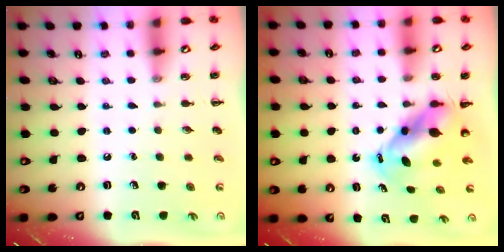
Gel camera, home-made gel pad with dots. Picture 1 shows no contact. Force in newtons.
{"total": 6.4, "press": 6.2, "slide": 1.8}